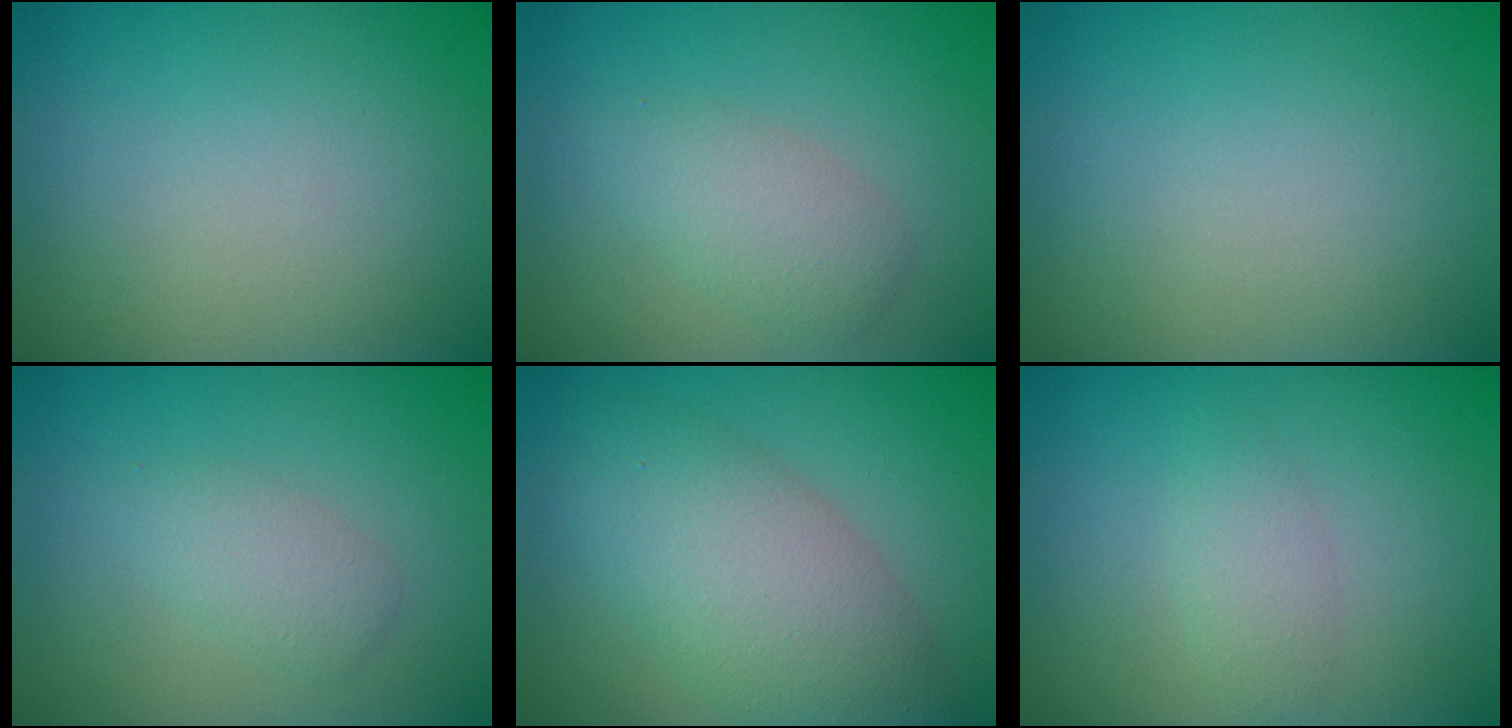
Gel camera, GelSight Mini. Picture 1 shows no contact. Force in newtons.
{"total": 2.9, "press": 2.9, "slide": 0.1}
{"total": 0.0}
{"total": 2.0, "press": 2.0, "slide": 0.0}
{"total": 7.1, "press": 7.1, "slide": 0.3}
{"total": 1.8, "press": 1.8, "slide": 0.1}